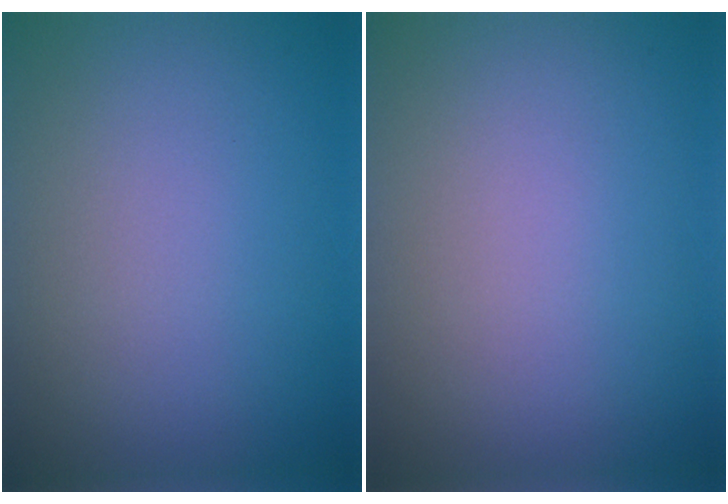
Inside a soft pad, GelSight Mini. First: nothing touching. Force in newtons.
{"total": 0.0}